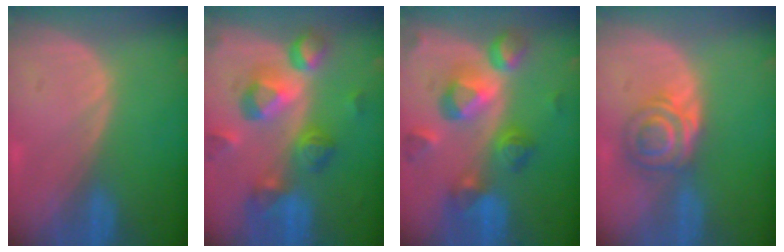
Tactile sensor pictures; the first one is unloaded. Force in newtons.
{"total": 10.3, "press": 9.3, "slide": 4.6}
{"total": 10.5, "press": 9.4, "slide": 4.7}
{"total": 5.8, "press": 5.4, "slide": 2.1}